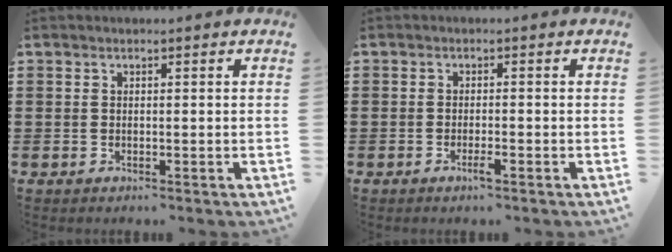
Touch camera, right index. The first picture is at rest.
{"total": 1.9, "force": [-1.1, 0.0, 1.5], "torque": [-0.033, -0.006, -0.022]}